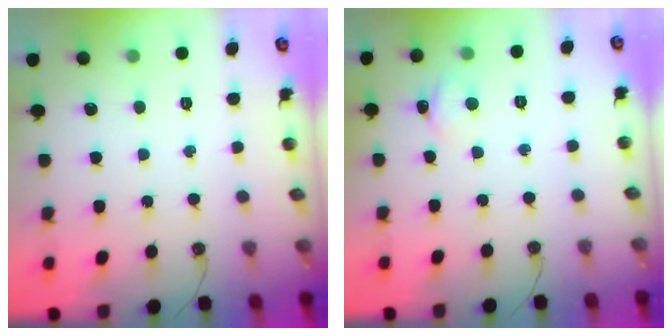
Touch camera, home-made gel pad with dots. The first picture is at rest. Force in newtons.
{"total": 3.6, "press": 3.5, "slide": 0.5}